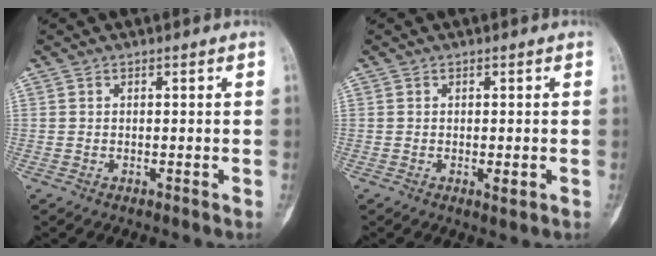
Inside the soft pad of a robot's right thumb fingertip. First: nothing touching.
{"total": 1.6, "force": [-0.3, 0.5, 1.5], "torque": [-0.025, -0.005, 0.000]}